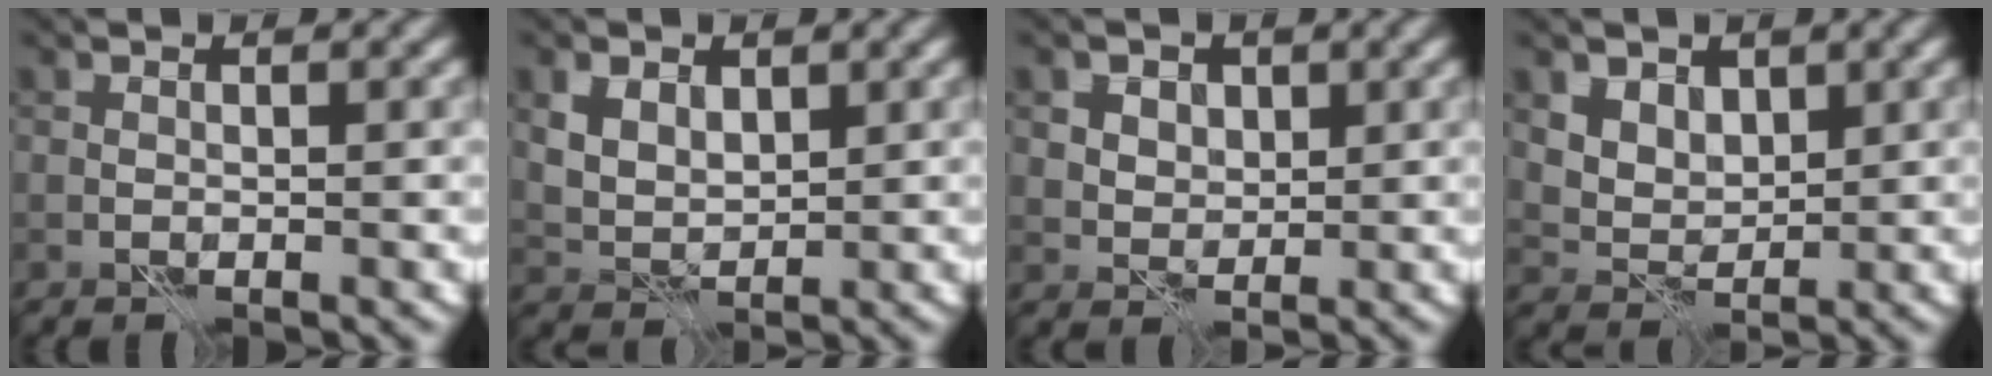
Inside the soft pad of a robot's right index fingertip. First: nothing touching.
{"total": 3.3, "force": [1.5, 2.2, 1.9], "torque": [-0.040, -0.004, 0.025]}
{"total": 4.4, "force": [2.4, 3.1, 2.1], "torque": [-0.050, 0.006, 0.035]}
{"total": 4.4, "force": [2.5, 3.1, 1.9], "torque": [-0.057, -0.008, 0.060]}